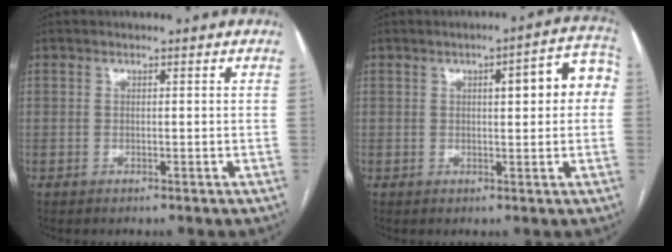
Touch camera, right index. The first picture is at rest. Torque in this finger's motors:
{"motor_torque": [0.63, 0.27, 0.20, 0.04]}